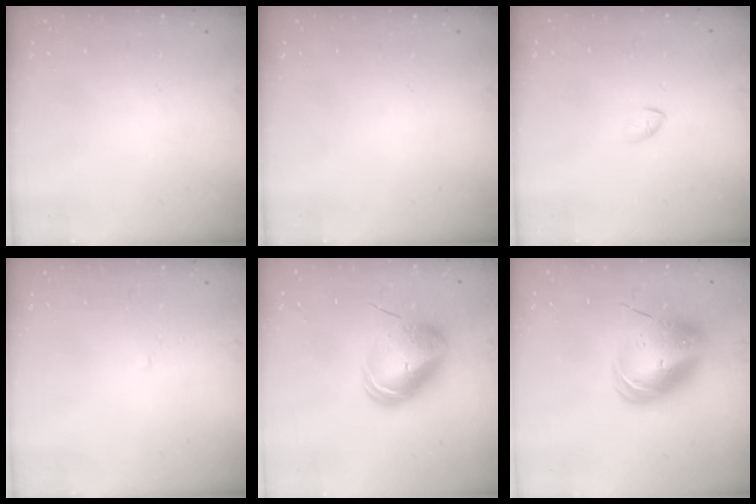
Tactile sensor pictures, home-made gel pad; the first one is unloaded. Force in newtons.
{"total": 0.0}
{"total": 1.3, "press": 1.2, "slide": 0.4}
{"total": 1.9, "press": 1.9, "slide": 0.3}
{"total": 10.5, "press": 10.3, "slide": 2.0}
{"total": 14.7, "press": 14.4, "slide": 2.9}